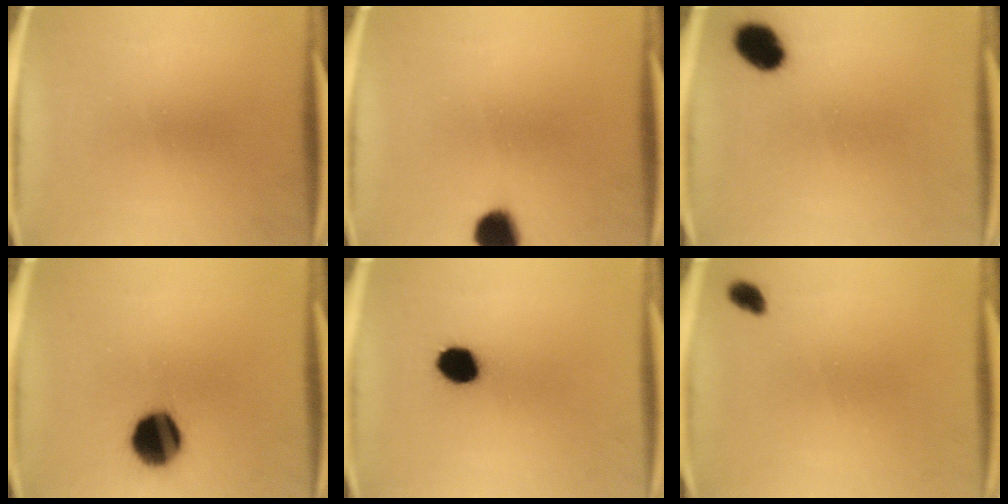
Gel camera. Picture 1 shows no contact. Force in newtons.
{"total": 7.1}
{"total": 7.0}
{"total": 13.4}
{"total": 7.2}
{"total": 1.8}